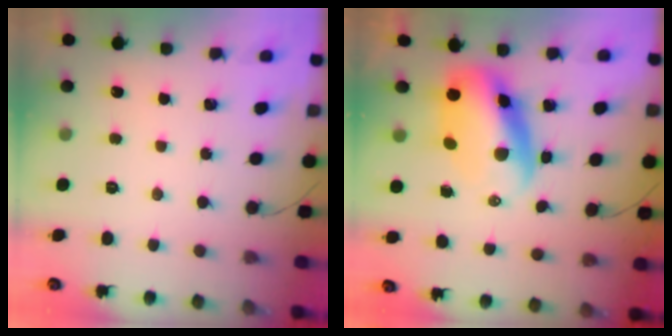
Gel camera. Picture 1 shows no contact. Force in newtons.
{"total": 9.2, "press": 8.9, "slide": 2.4}